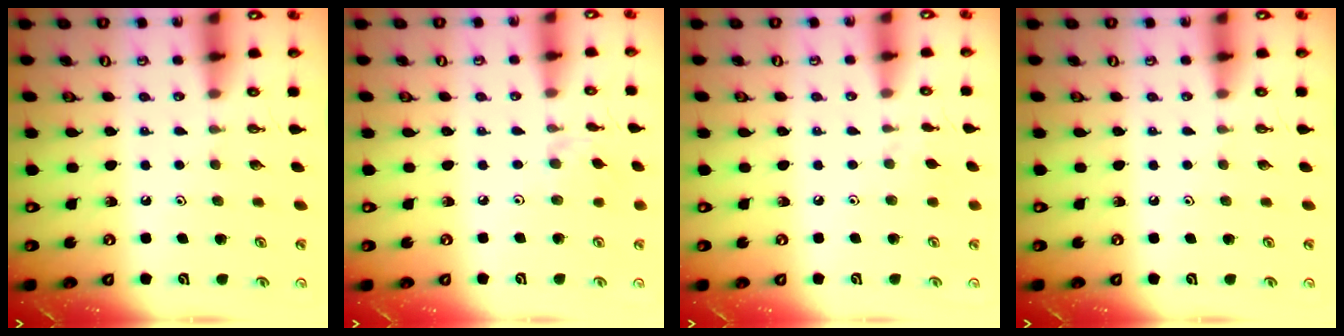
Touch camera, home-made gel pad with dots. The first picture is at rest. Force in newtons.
{"total": 1.7, "press": 1.6, "slide": 0.4}
{"total": 3.8, "press": 3.7, "slide": 0.4}
{"total": 0.0}